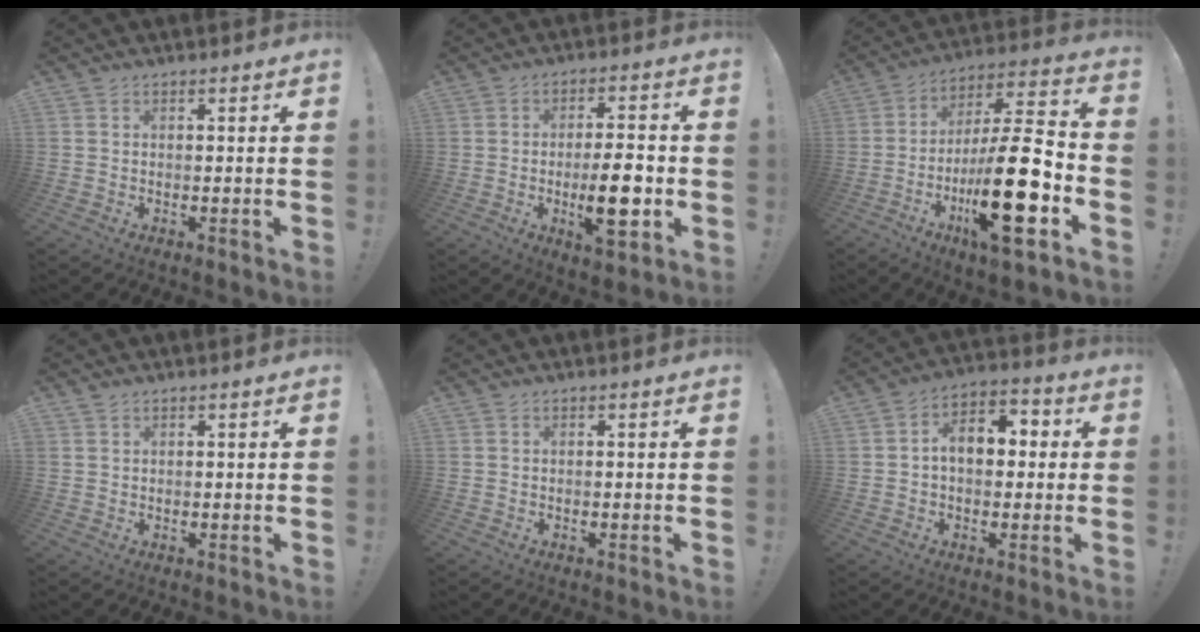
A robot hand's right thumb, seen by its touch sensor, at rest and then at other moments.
{"total": 11.1, "force": [-3.0, 4.3, 9.8], "torque": [-0.152, 0.004, -0.053]}
{"total": 25.4, "force": [-8.0, 7.4, 23.0], "torque": [-0.388, 0.043, -0.125]}
{"total": 0.8, "force": [0.7, 0.4, 0.1], "torque": [0.005, -0.003, 0.011]}
{"total": 0.0}
{"total": 9.7, "force": [1.2, 6.3, 7.3], "torque": [-0.105, 0.009, 0.024]}